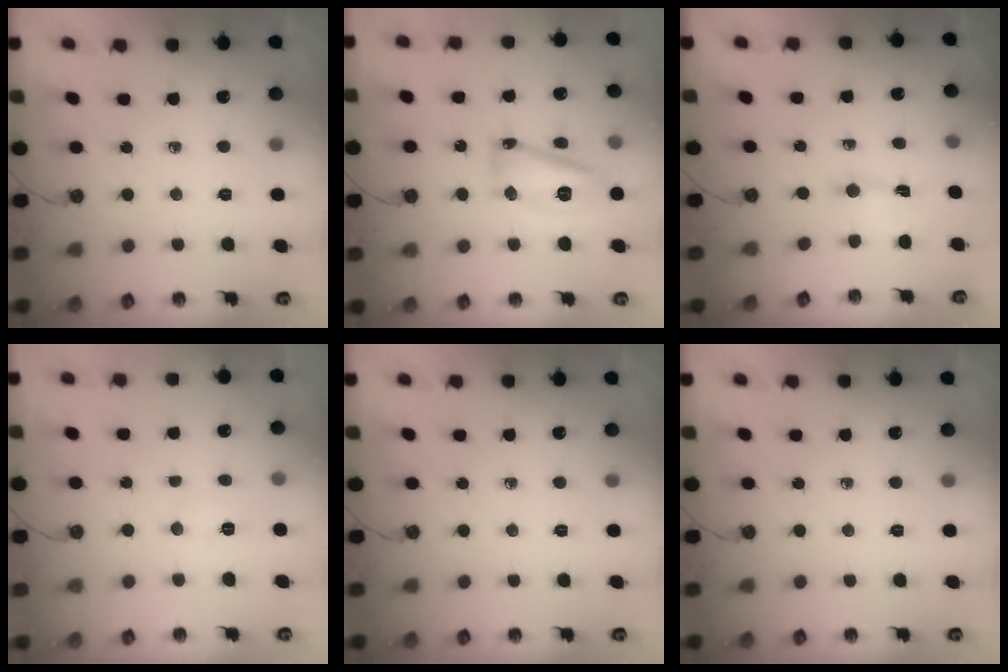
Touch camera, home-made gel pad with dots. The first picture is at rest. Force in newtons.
{"total": 14.1, "press": 14.1, "slide": 1.1}
{"total": 1.0, "press": 0.9, "slide": 0.5}
{"total": 3.8, "press": 3.7, "slide": 0.9}
{"total": 0.0}
{"total": 0.0}